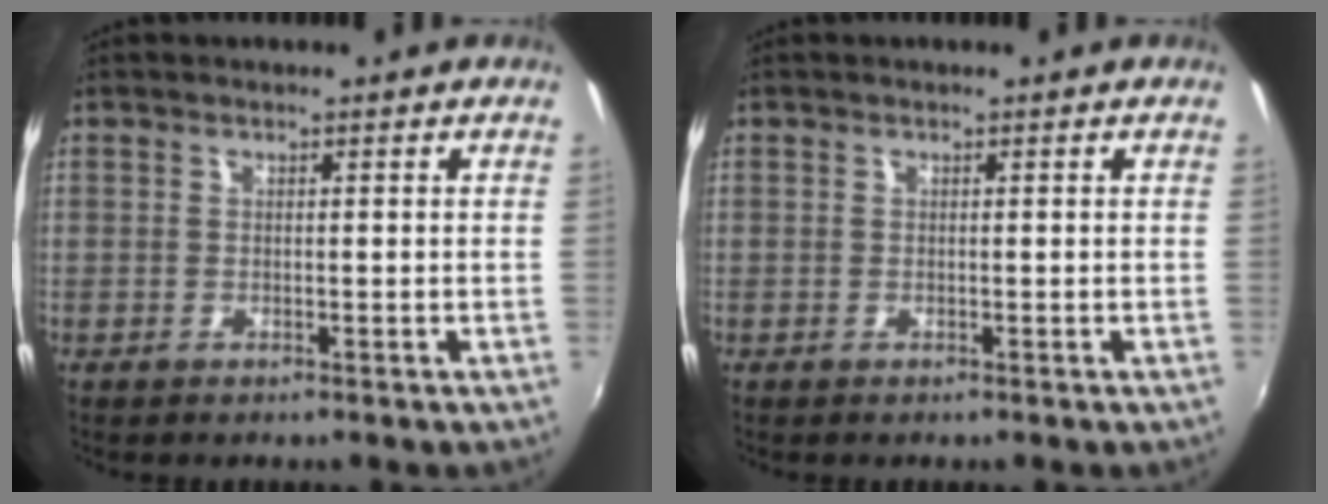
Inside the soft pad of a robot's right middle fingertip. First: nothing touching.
{"total": 0.0}